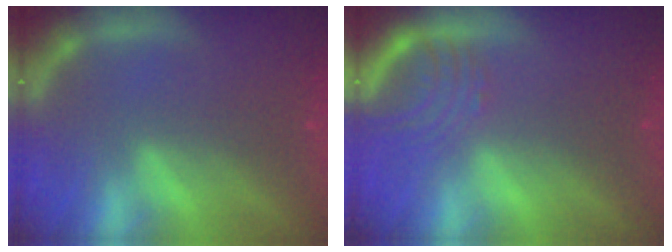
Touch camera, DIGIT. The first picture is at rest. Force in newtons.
{"total": 3.9}